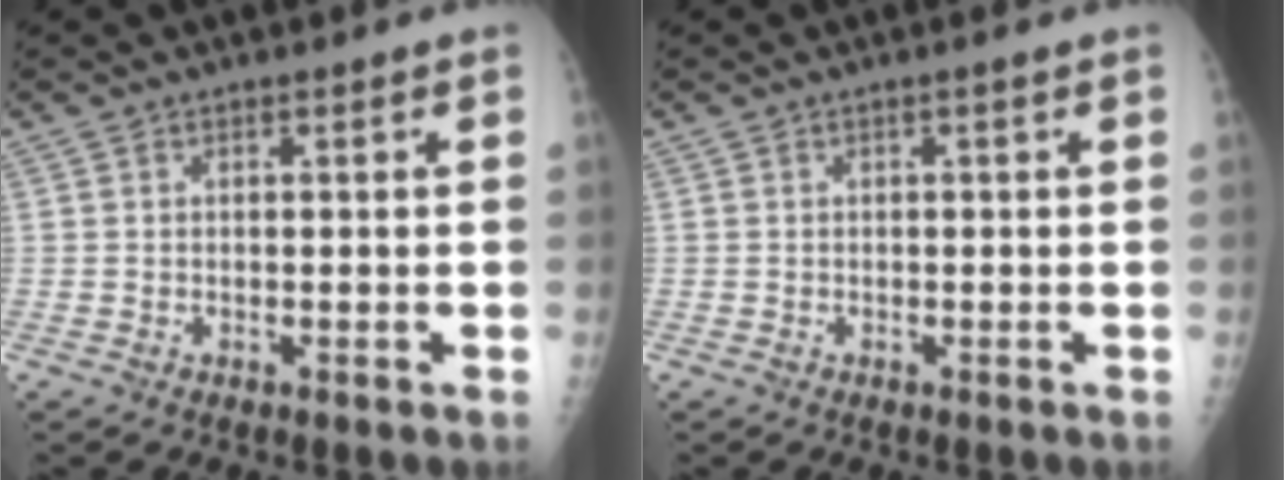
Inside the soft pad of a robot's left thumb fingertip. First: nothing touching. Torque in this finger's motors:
{"motor_torque": [0.04, -0.03, 0.01, 0.00, 0.00]}